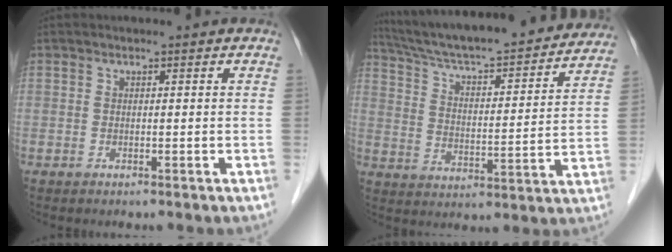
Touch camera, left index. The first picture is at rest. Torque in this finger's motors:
{"motor_torque": [-0.44, -1.01, 0.51, 0.14]}